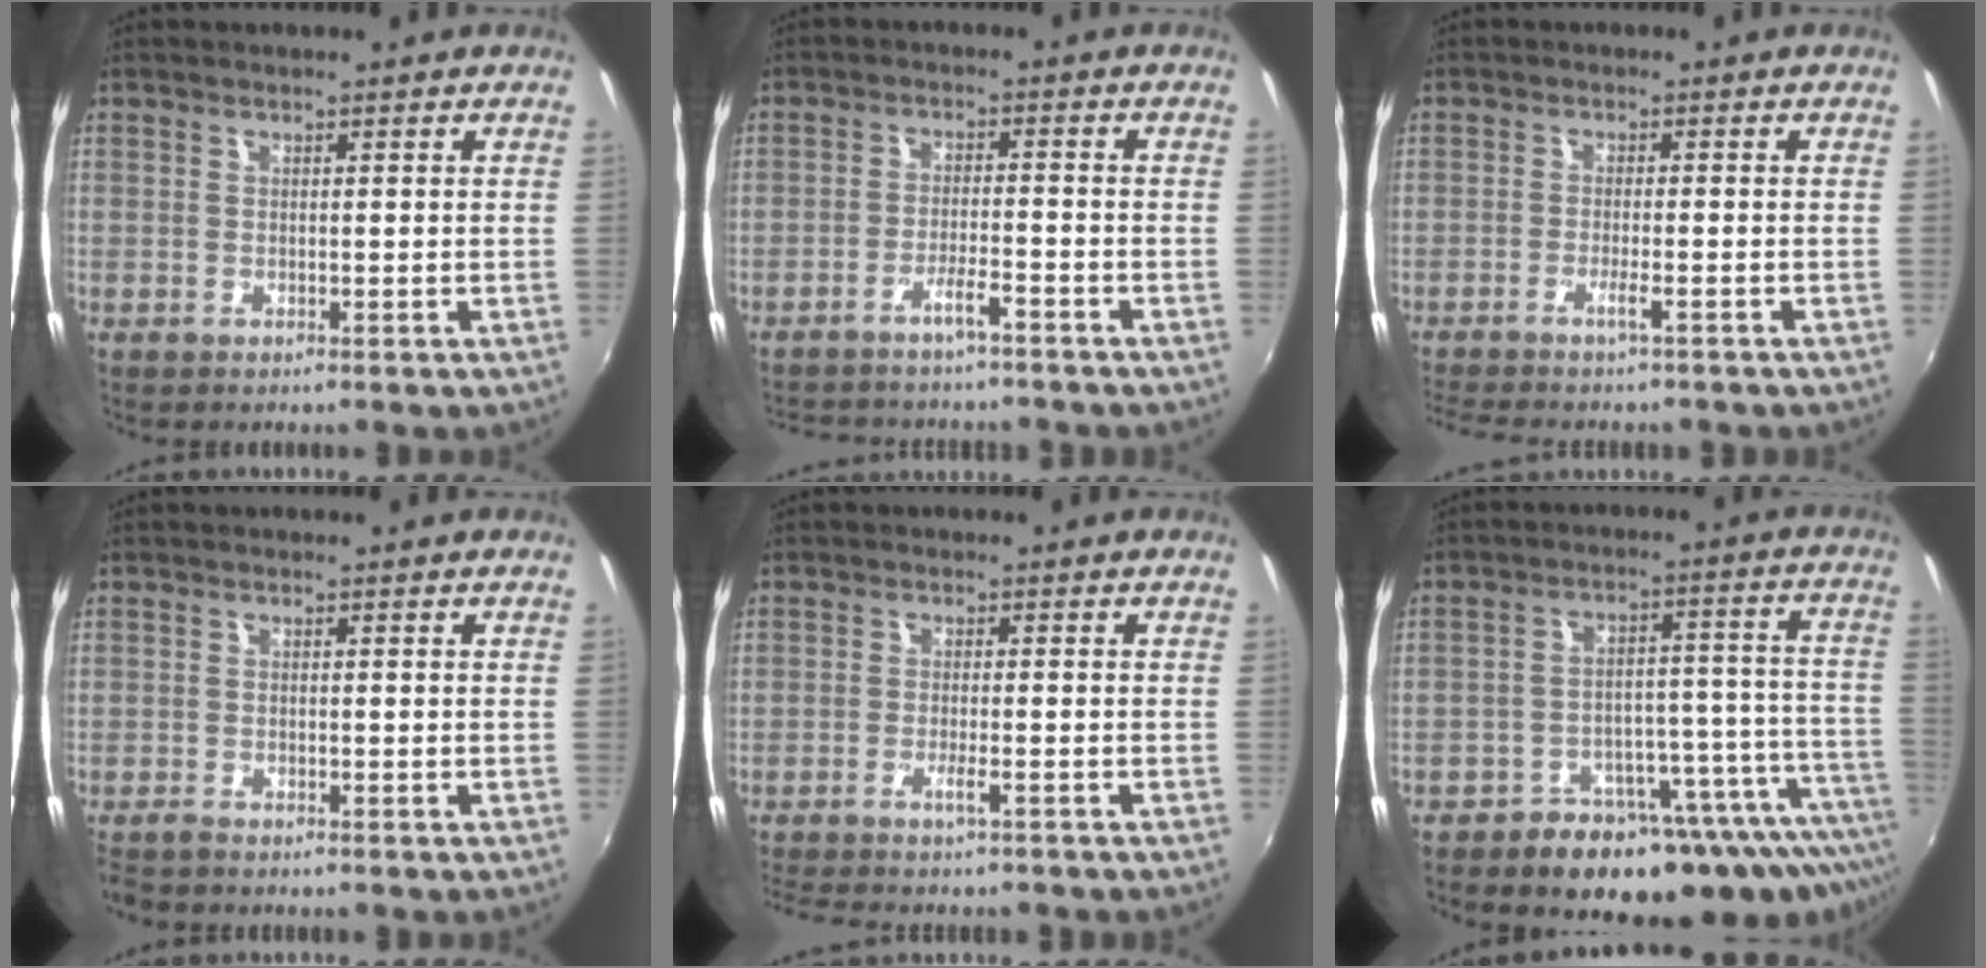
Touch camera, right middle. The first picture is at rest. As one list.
[{"total": 5.7, "force": [-5.1, 0.5, 2.5], "torque": [-0.063, 0.004, -0.081]}, {"total": 5.0, "force": [-4.2, -0.2, 2.6], "torque": [-0.063, -0.007, -0.075]}, {"total": 2.3, "force": [-2.1, 0.5, 0.8], "torque": [-0.024, -0.012, -0.043]}, {"total": 5.1, "force": [-4.3, 0.1, 2.6], "torque": [-0.062, -0.007, -0.076]}, {"total": 21.7, "force": [-17.4, 8.9, 9.6], "torque": [-0.117, 0.014, -0.221]}]